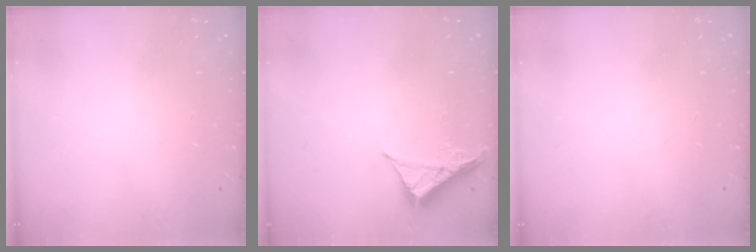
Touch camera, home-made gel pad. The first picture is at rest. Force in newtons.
{"total": 4.8, "press": 4.8, "slide": 0.7}
{"total": 0.0}